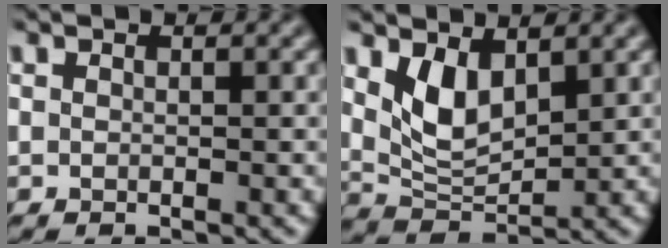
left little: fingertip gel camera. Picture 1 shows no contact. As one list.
[{"total": 4.2, "force": [1.5, 1.7, 3.5], "torque": [-0.066, -0.006, 0.028]}]